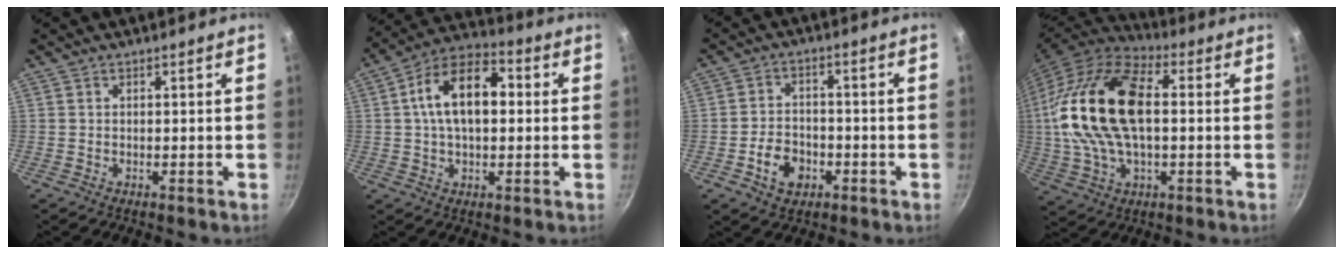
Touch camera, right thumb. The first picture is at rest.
{"total": 14.2, "force": [1.8, 8.3, 11.4], "torque": [-0.161, 0.031, 0.014]}
{"total": 6.8, "force": [-2.8, 4.9, 3.8], "torque": [-0.051, 0.023, -0.050]}
{"total": 22.0, "force": [2.0, 11.9, 18.5], "torque": [-0.354, 0.026, 0.026]}